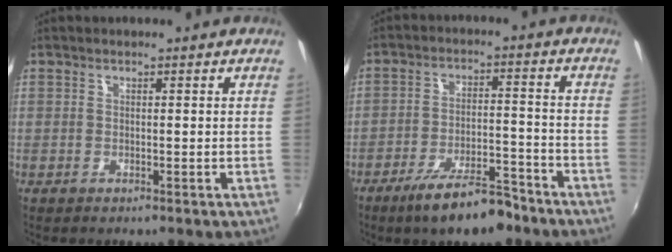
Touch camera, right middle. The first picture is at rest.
{"total": 11.5, "force": [-8.7, 3.1, 6.8], "torque": [-0.132, -0.006, -0.137]}